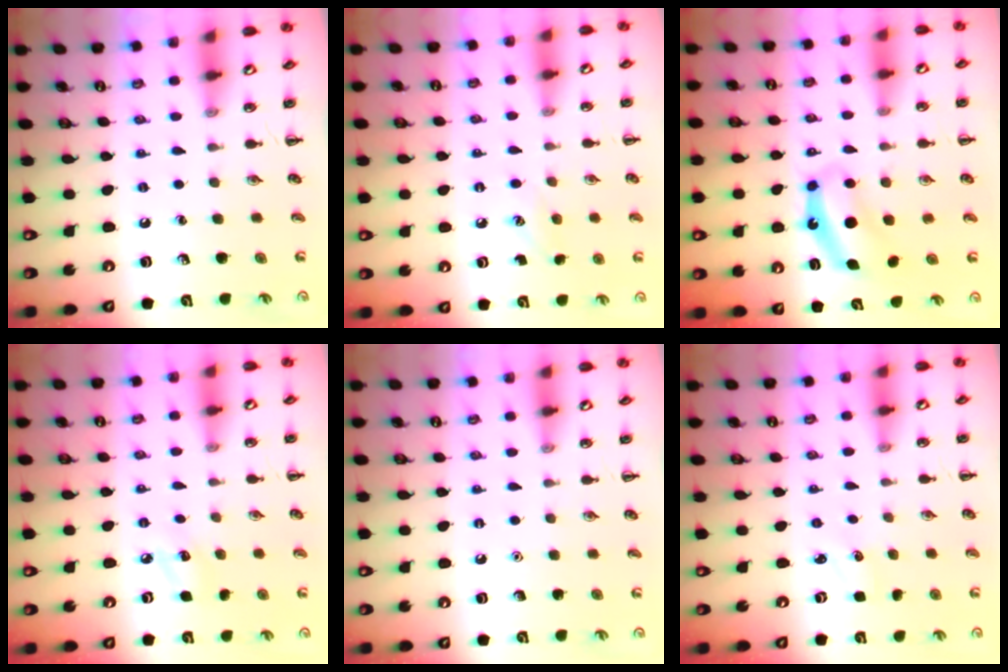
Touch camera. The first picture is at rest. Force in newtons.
{"total": 5.7, "press": 5.5, "slide": 1.7}
{"total": 7.1, "press": 7.0, "slide": 0.4}
{"total": 6.0, "press": 5.7, "slide": 1.6}
{"total": 1.6, "press": 1.6, "slide": 0.1}
{"total": 2.0, "press": 1.9, "slide": 0.6}